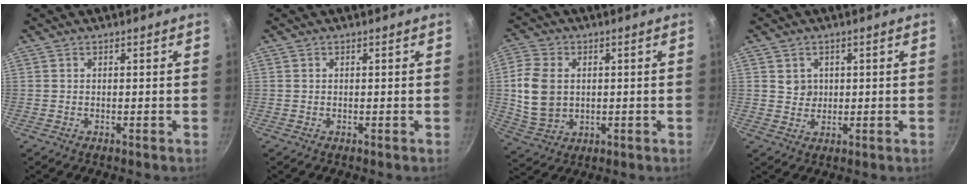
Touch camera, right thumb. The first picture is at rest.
{"total": 0.0}
{"total": 10.4, "force": [0.8, 7.9, 6.7], "torque": [-0.118, -0.006, 0.021]}
{"total": 3.0, "force": [0.7, 2.8, 0.8], "torque": [0.005, -0.002, 0.014]}